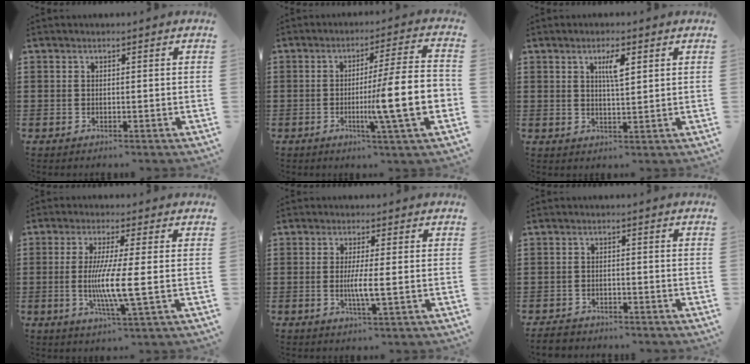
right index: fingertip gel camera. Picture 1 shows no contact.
{"total": 13.4, "force": [-2.6, 0.7, 13.2], "torque": [-0.213, -0.019, -0.055]}
{"total": 3.7, "force": [1.5, 0.9, 3.2], "torque": [-0.053, 0.001, 0.020]}
{"total": 7.4, "force": [-0.8, -0.1, 7.4], "torque": [-0.146, -0.018, -0.020]}
{"total": 3.8, "force": [-0.3, 0.0, 3.8], "torque": [-0.067, -0.008, -0.008]}
{"total": 1.8, "force": [-1.7, 0.5, 0.3], "torque": [-0.009, 0.003, -0.037]}